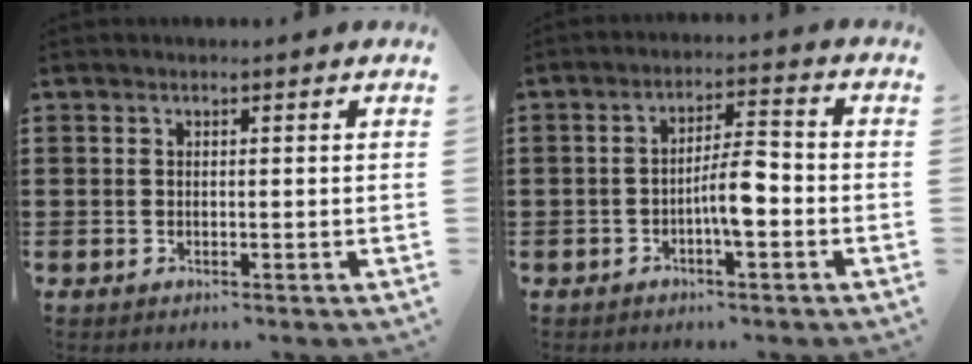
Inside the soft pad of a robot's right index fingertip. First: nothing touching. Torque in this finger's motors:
{"motor_torque": [1.42, 0.72, 0.86, 0.11]}